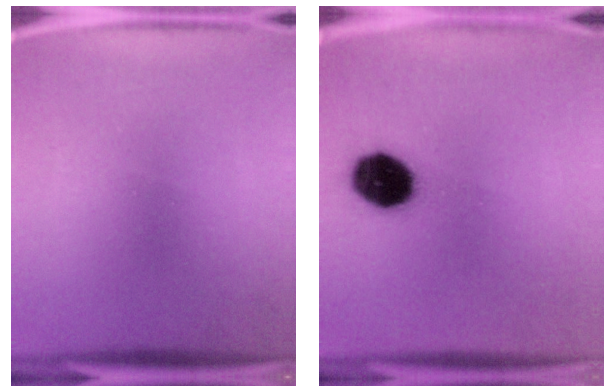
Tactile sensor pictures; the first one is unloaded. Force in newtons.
{"total": 11.9}